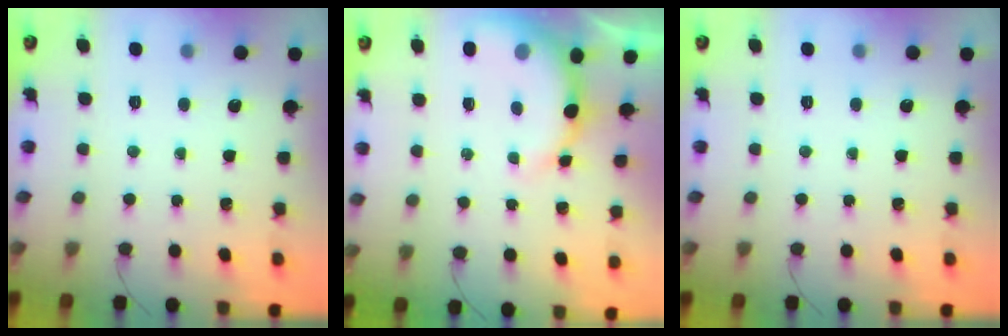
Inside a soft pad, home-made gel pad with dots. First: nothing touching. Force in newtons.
{"total": 7.9, "press": 7.7, "slide": 1.4}
{"total": 0.0}